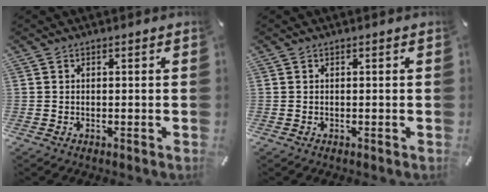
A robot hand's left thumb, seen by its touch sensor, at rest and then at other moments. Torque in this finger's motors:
{"motor_torque": [0.03, 0.05, -0.05, -0.02, -0.01]}